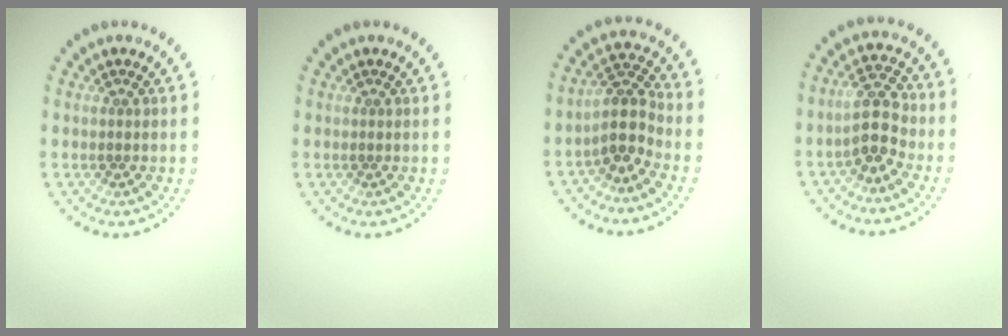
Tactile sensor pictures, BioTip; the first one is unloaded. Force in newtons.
{"total": 0.0}
{"total": 3.2, "press": 2.5, "slide": 2.0}
{"total": 3.5, "press": 3.4, "slide": 1.0}